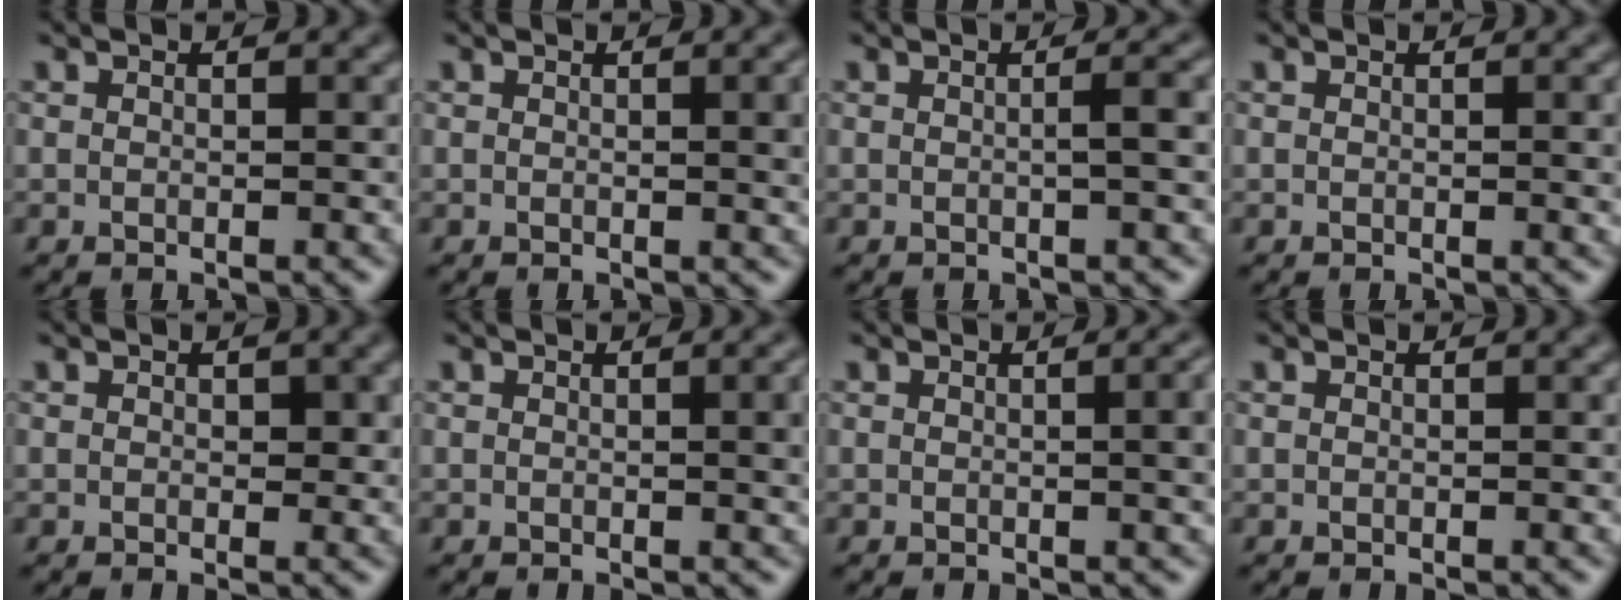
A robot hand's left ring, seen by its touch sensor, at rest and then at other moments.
{"total": 2.1, "force": [0.3, 0.6, 2.0], "torque": [-0.021, 0.002, 0.003]}
{"total": 2.3, "force": [0.1, 0.6, 2.2], "torque": [-0.025, 0.009, -0.003]}
{"total": 1.3, "force": [0.1, 0.3, 1.2], "torque": [-0.016, 0.001, 0.001]}
{"total": 1.3, "force": [0.3, 0.9, 0.9], "torque": [-0.009, -0.003, 0.004]}
{"total": 2.5, "force": [0.3, 0.8, 2.4], "torque": [-0.025, 0.003, 0.001]}
{"total": 3.3, "force": [0.2, 1.2, 3.1], "torque": [-0.026, 0.008, 0.001]}
{"total": 0.0}